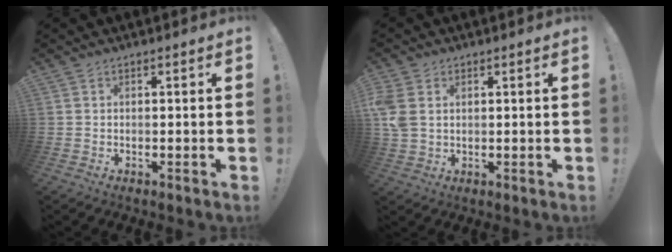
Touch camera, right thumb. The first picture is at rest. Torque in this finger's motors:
{"motor_torque": [-0.09, 0.19, 0.02, 0.03, 0.11]}